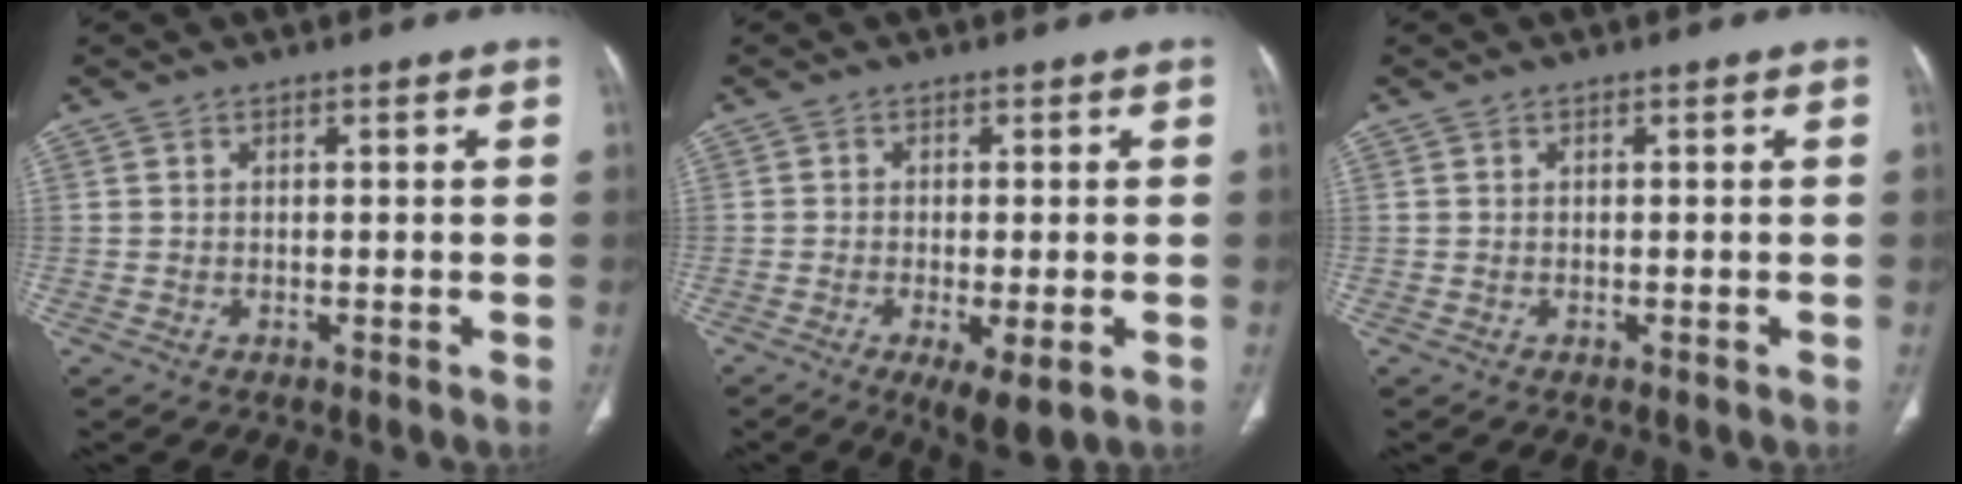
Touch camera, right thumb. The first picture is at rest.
{"total": 6.5, "force": [-2.6, 1.8, 5.8], "torque": [-0.096, -0.015, -0.038]}
{"total": 0.0}